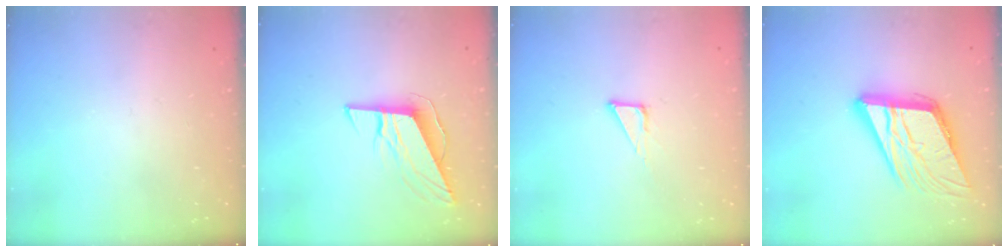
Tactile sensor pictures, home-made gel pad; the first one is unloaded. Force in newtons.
{"total": 9.7, "press": 9.4, "slide": 2.3}
{"total": 1.9, "press": 1.9, "slide": 0.1}
{"total": 20.0, "press": 19.7, "slide": 3.6}